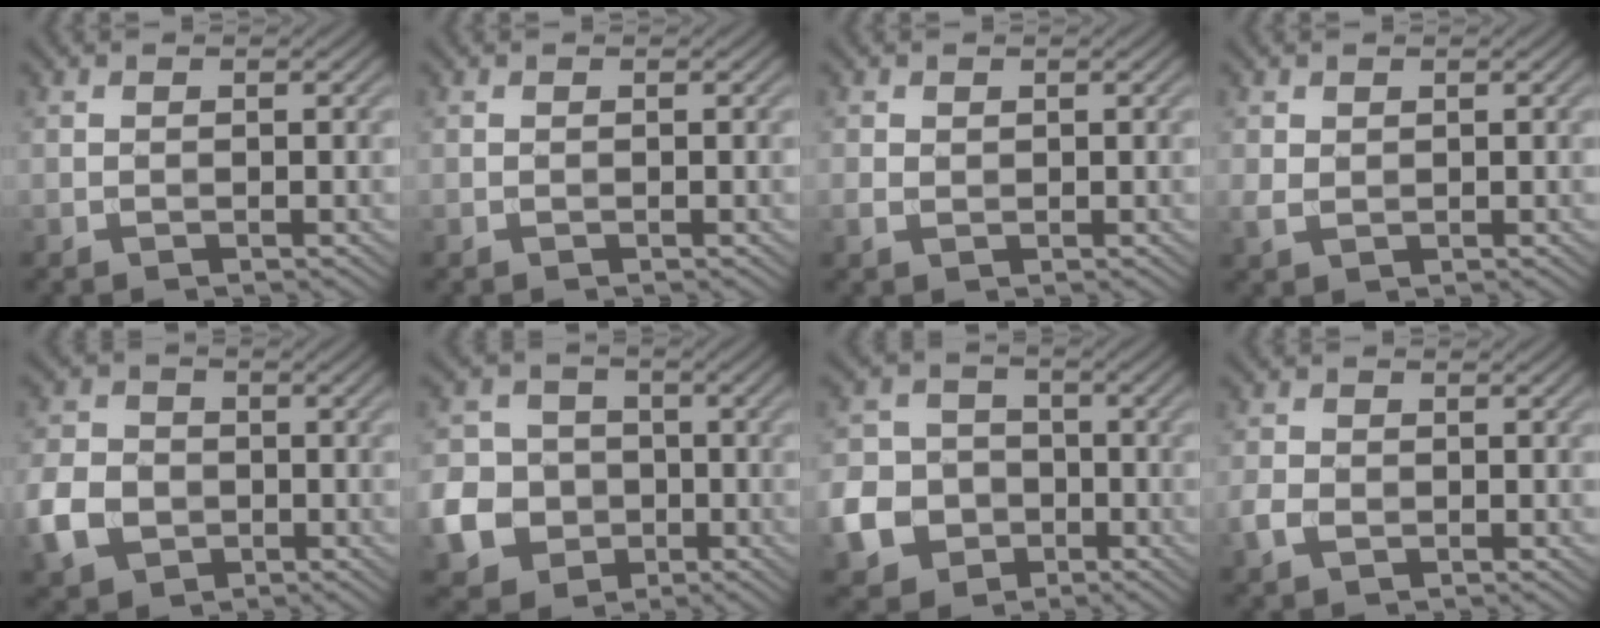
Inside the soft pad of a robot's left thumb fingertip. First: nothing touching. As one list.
[{"total": 0.0}, {"total": 1.3, "force": [0.3, 1.0, 0.6], "torque": [-0.016, 0.000, 0.008]}, {"total": 1.8, "force": [0.6, 1.4, 1.0], "torque": [-0.026, -0.001, 0.015]}, {"total": 7.0, "force": [-2.4, 5.6, 3.3], "torque": [-0.092, -0.012, -0.060]}, {"total": 9.4, "force": [-2.7, 8.4, 3.3], "torque": [-0.099, -0.032, -0.079]}, {"total": 8.8, "force": [-3.4, 7.4, 3.4], "torque": [-0.097, -0.029, -0.086]}, {"total": 2.4, "force": [-0.8, 1.7, 1.5], "torque": [-0.038, -0.005, -0.021]}]